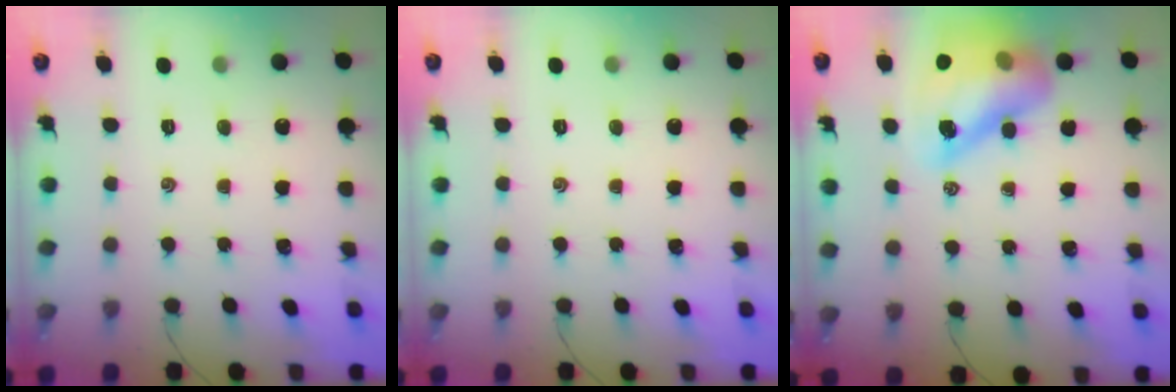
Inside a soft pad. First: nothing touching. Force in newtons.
{"total": 0.0}
{"total": 17.9, "press": 17.2, "slide": 5.0}